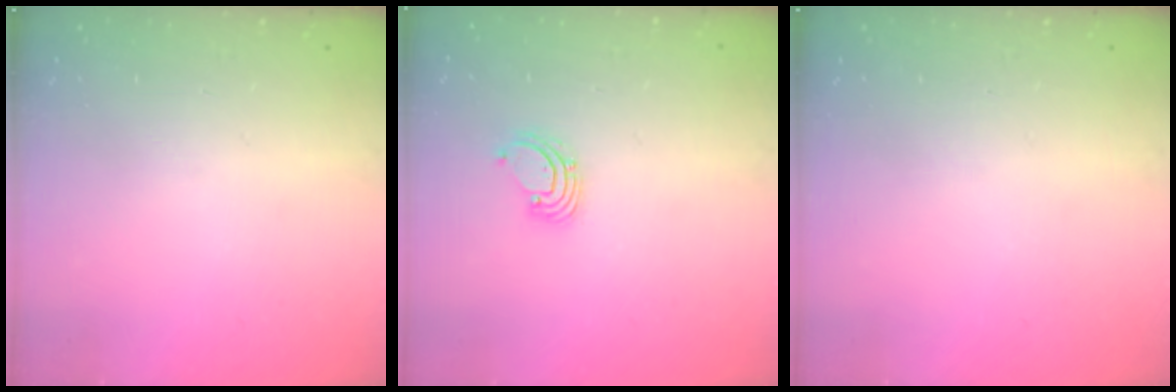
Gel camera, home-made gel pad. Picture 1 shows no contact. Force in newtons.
{"total": 2.3, "press": 2.3, "slide": 0.2}
{"total": 0.0}